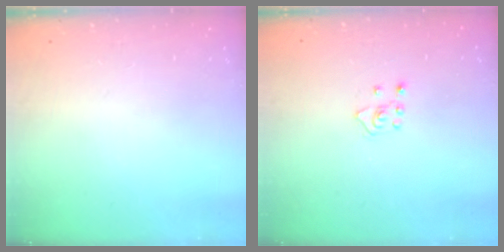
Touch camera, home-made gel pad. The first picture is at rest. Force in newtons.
{"total": 4.1, "press": 4.1, "slide": 0.5}